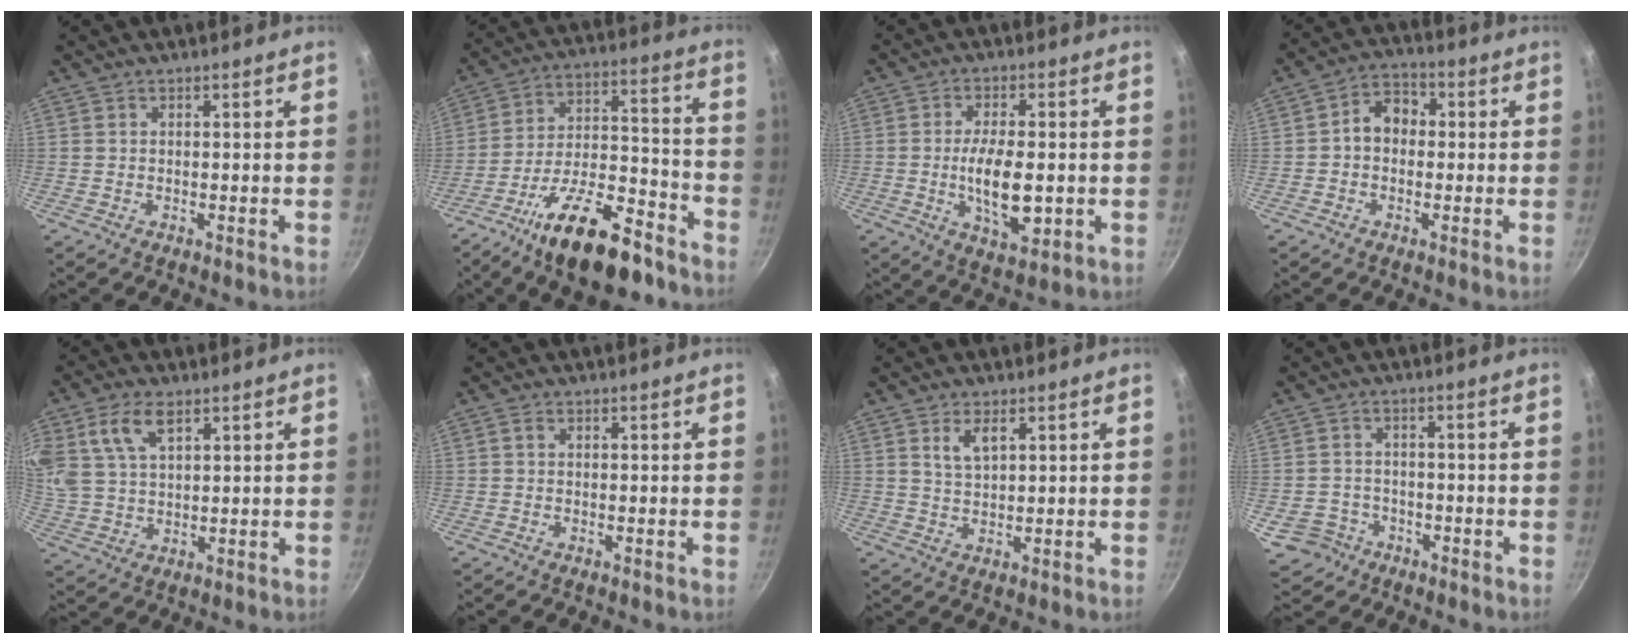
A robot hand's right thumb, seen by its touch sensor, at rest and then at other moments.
{"total": 20.1, "force": [-13.2, 7.3, 13.3], "torque": [-0.192, 0.081, -0.212]}
{"total": 10.4, "force": [-1.4, 4.4, 9.3], "torque": [-0.156, -0.001, -0.020]}
{"total": 6.3, "force": [-0.1, 5.0, 3.8], "torque": [-0.028, 0.021, -0.017]}
{"total": 10.6, "force": [5.0, 6.0, 7.2], "torque": [-0.136, -0.007, 0.101]}
{"total": 0.7, "force": [0.1, 0.6, 0.4], "torque": [-0.008, 0.005, 0.001]}
{"total": 4.1, "force": [1.9, 2.0, 3.1], "torque": [-0.051, -0.011, 0.039]}
{"total": 6.1, "force": [-2.8, 5.2, 1.6], "torque": [-0.015, 0.028, -0.040]}